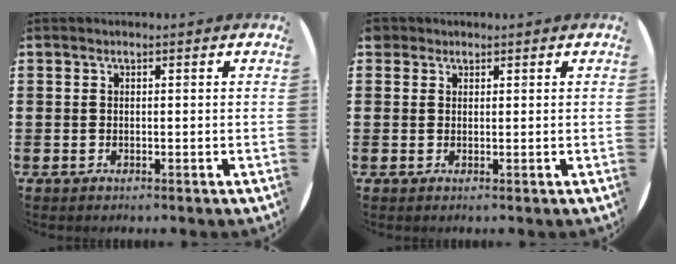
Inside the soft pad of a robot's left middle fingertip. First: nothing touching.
{"total": 1.1, "force": [0.9, 0.6, 0.0], "torque": [-0.002, 0.004, 0.018]}